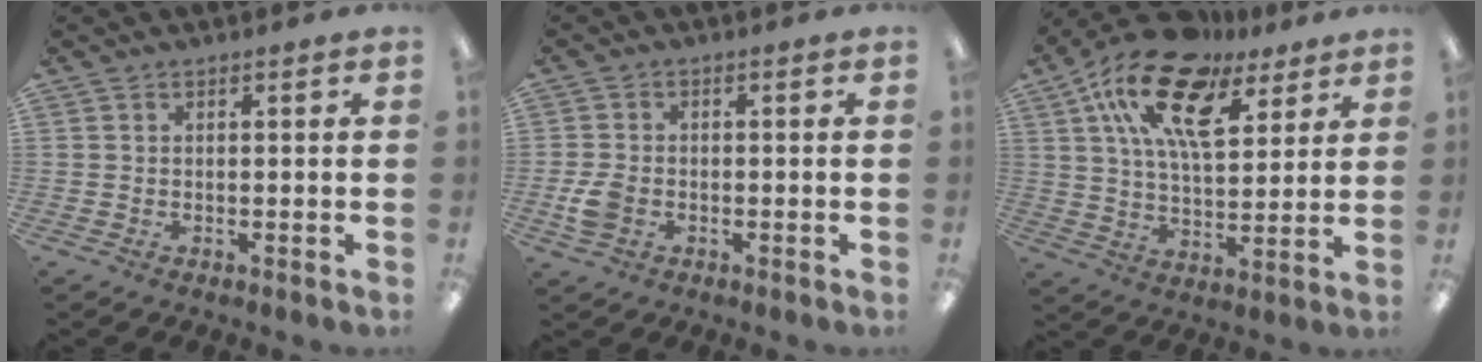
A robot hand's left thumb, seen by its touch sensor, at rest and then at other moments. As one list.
[{"total": 4.9, "force": [-1.5, 3.5, 3.1], "torque": [-0.070, 0.003, -0.028]}, {"total": 18.8, "force": [11.0, 8.7, 12.5], "torque": [-0.240, -0.043, 0.193]}]